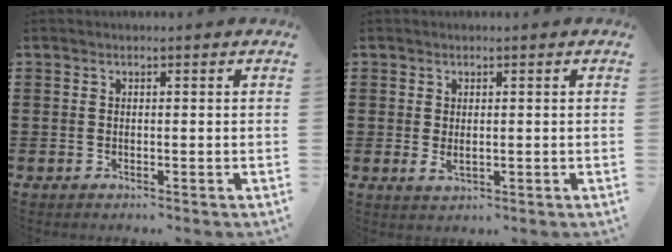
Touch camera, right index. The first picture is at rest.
{"total": 1.6, "force": [0.1, 0.6, 1.5], "torque": [-0.030, -0.001, 0.002]}